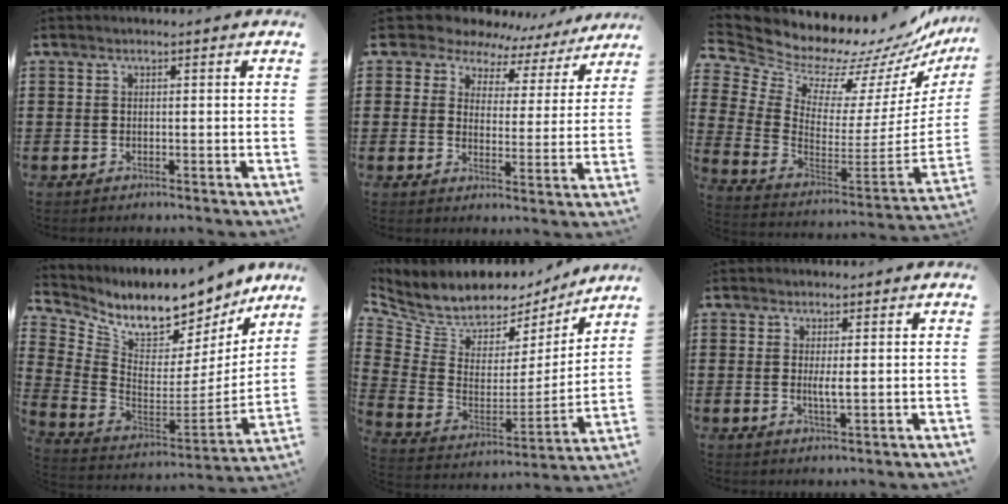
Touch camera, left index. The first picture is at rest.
{"total": 6.8, "force": [6.0, 2.9, 1.3], "torque": [-0.062, -0.031, 0.106]}
{"total": 7.9, "force": [7.3, 3.1, 0.9], "torque": [-0.054, -0.080, 0.122]}
{"total": 8.1, "force": [7.4, 2.1, 2.6], "torque": [-0.079, -0.077, 0.124]}
{"total": 7.2, "force": [6.3, 3.2, 0.8], "torque": [-0.063, -0.055, 0.113]}
{"total": 2.2, "force": [0.3, 0.3, 2.2], "torque": [-0.042, -0.004, 0.006]}